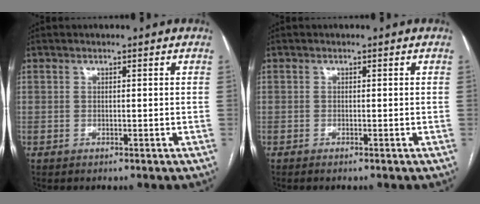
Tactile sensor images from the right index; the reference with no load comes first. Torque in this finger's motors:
{"motor_torque": [-0.01, -0.01, 0.11, 0.01]}